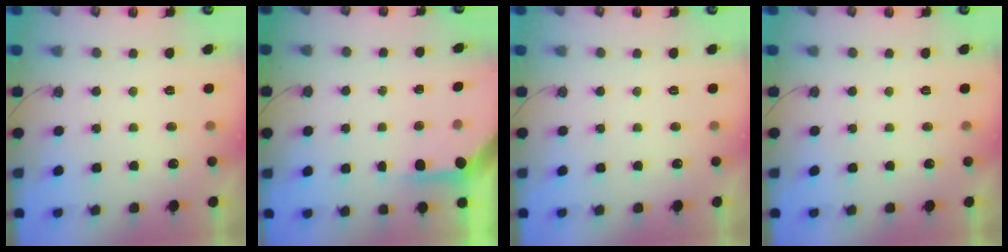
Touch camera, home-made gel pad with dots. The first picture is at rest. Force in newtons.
{"total": 4.0, "press": 4.0, "slide": 0.4}
{"total": 0.0}
{"total": 0.0}